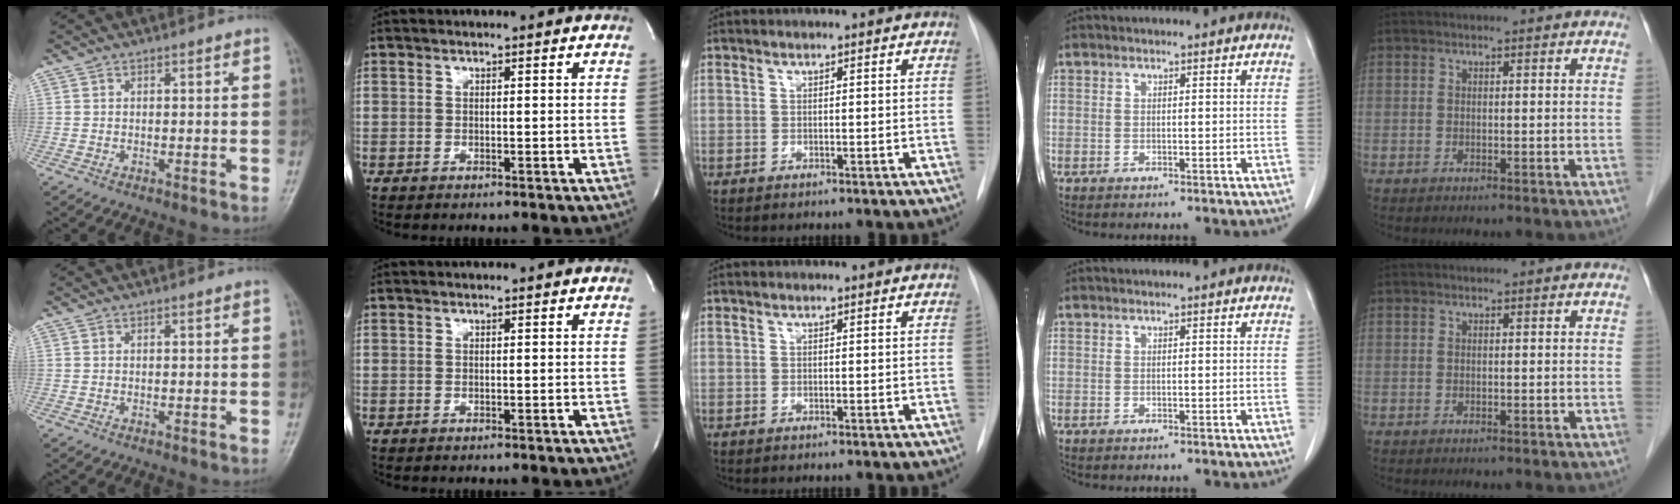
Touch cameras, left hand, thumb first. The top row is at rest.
{}